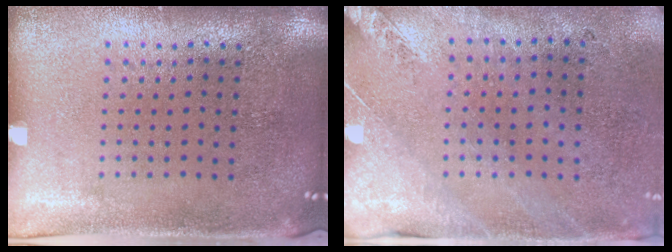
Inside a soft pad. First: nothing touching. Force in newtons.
{"total": 2.4, "press": 2.1, "slide": 1.3}